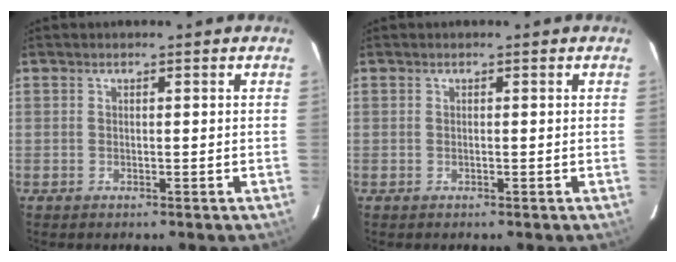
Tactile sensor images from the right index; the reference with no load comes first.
{"total": 0.0}